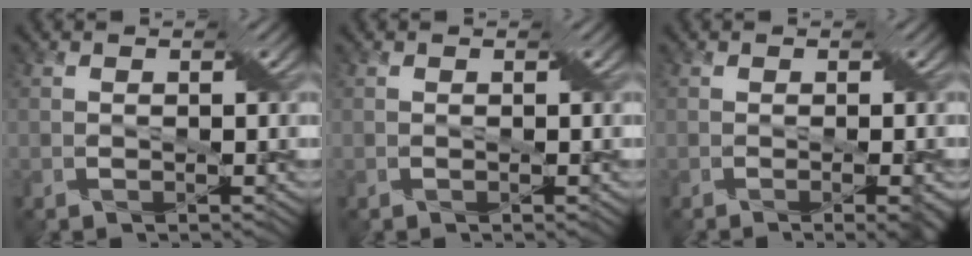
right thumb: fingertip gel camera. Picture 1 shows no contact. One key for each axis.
{"total": 0.0}
{"total": 3.0, "fx": -1.3, "fy": 0.2, "fz": 2.6, "tx": -0.031, "ty": -0.008, "tz": -0.015}